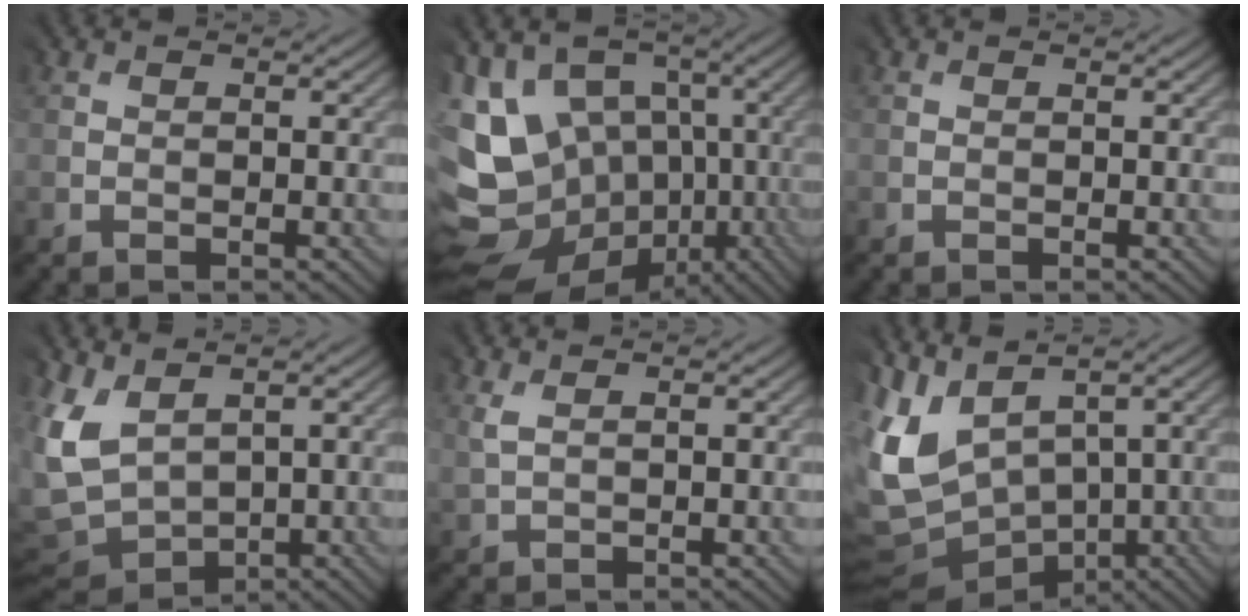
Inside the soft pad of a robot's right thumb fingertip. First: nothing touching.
{"total": 13.2, "force": [-1.2, 10.8, 7.4], "torque": [-0.183, -0.020, 0.016]}
{"total": 0.0}
{"total": 6.8, "force": [2.0, 4.8, 4.3], "torque": [-0.163, -0.001, 0.028]}
{"total": 1.6, "force": [1.4, 0.6, 0.6], "torque": [-0.025, 0.004, 0.031]}
{"total": 9.8, "force": [2.3, 7.2, 6.3], "torque": [-0.196, -0.011, 0.046]}